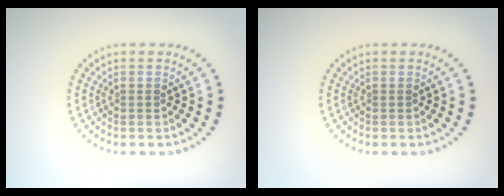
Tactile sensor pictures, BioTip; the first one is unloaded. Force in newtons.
{"total": 0.0}